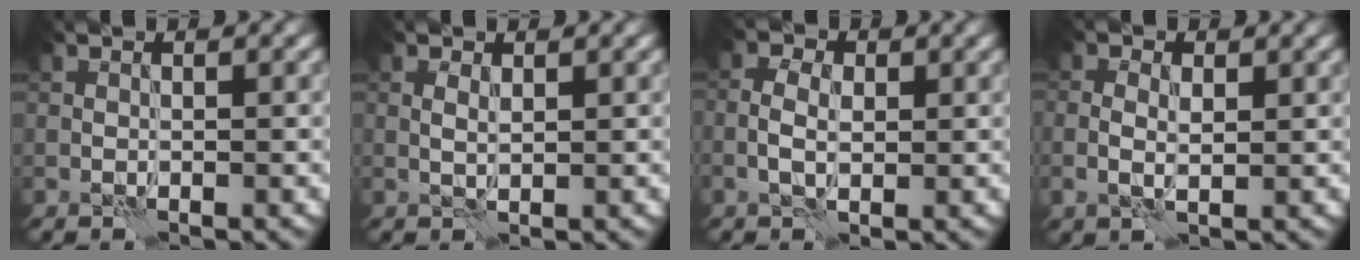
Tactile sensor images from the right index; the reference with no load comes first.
{"total": 1.0, "force": [0.4, 0.4, 0.8], "torque": [-0.018, 0.000, 0.009]}
{"total": 2.8, "force": [-0.1, 1.8, 2.2], "torque": [-0.042, 0.005, -0.009]}
{"total": 2.2, "force": [0.3, 1.2, 1.8], "torque": [-0.038, 0.002, 0.003]}